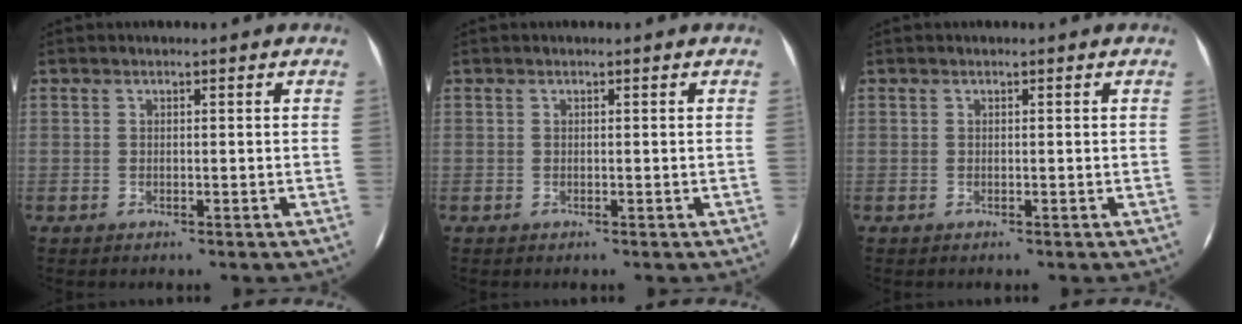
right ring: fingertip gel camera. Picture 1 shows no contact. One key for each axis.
{"total": 0.0}
{"total": 0.0}